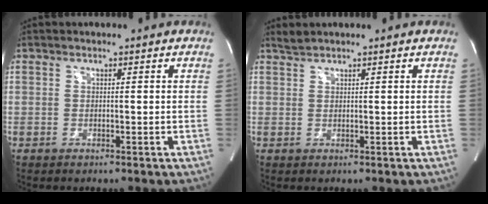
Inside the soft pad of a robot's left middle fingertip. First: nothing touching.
{"total": 1.2, "force": [1.1, -0.1, 0.1], "torque": [-0.006, 0.007, 0.029]}